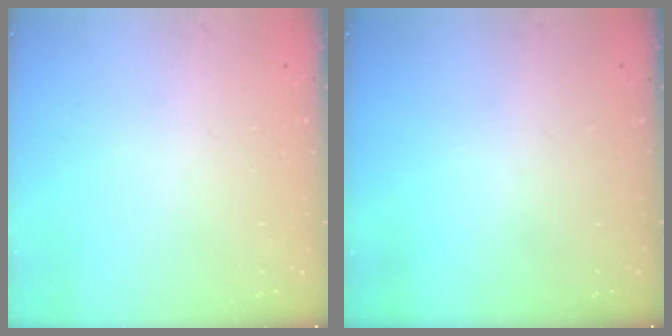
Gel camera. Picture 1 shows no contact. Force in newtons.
{"total": 0.0}